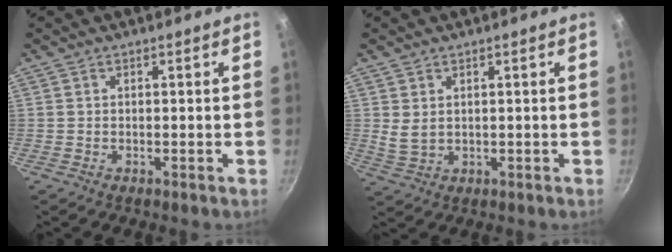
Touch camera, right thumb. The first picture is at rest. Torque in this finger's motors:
{"motor_torque": [0.10, 0.05, 0.62, -0.12, 0.02]}